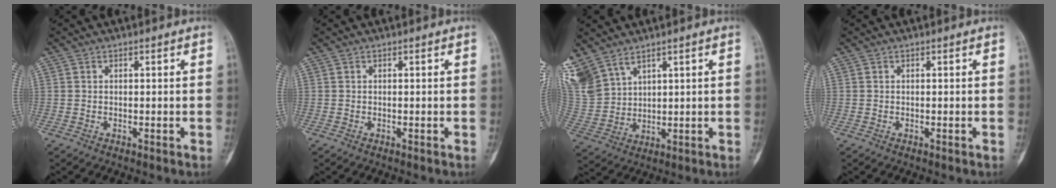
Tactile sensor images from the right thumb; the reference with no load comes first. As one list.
[{"total": 0.0}, {"total": 11.7, "force": [8.0, 6.4, 5.7], "torque": [-0.139, -0.017, 0.183]}, {"total": 0.0}]